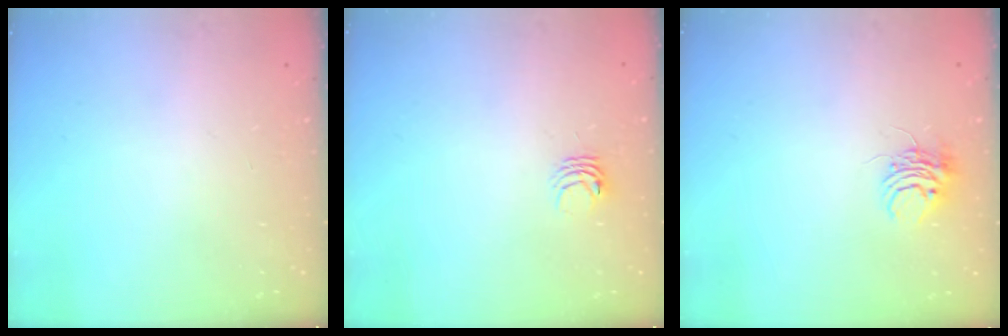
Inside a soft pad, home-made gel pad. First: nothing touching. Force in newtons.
{"total": 3.3, "press": 3.3, "slide": 0.3}
{"total": 5.5, "press": 5.5, "slide": 0.3}